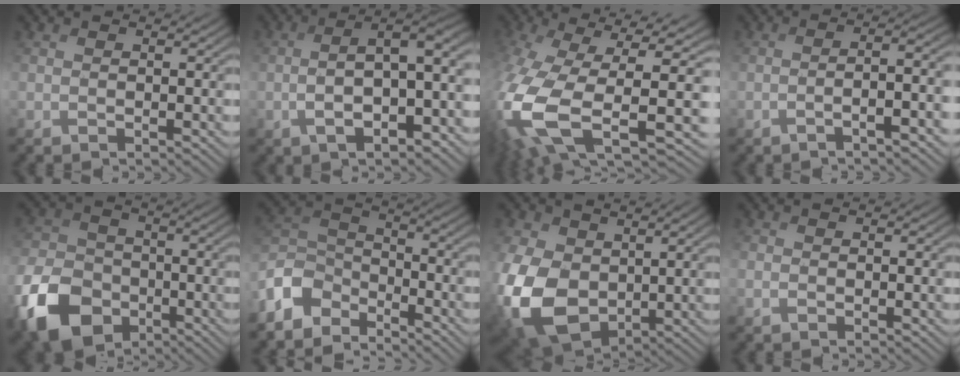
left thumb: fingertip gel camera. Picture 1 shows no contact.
{"total": 10.7, "force": [-1.7, 4.6, 9.5], "torque": [-0.169, 0.005, -0.027]}
{"total": 17.9, "force": [-5.1, 8.3, 15.0], "torque": [-0.379, -0.044, -0.089]}
{"total": 6.0, "force": [-2.1, 1.2, 5.4], "torque": [-0.077, 0.007, -0.047]}
{"total": 12.6, "force": [-5.9, 8.8, 6.8], "torque": [-0.173, -0.027, -0.125]}
{"total": 7.6, "force": [-6.0, 3.7, 2.7], "torque": [-0.069, -0.003, -0.147]}
{"total": 13.7, "force": [-0.7, 9.7, 9.7], "torque": [-0.276, -0.026, -0.015]}
{"total": 0.7, "force": [-0.2, 0.3, 0.6], "torque": [-0.018, -0.002, -0.004]}